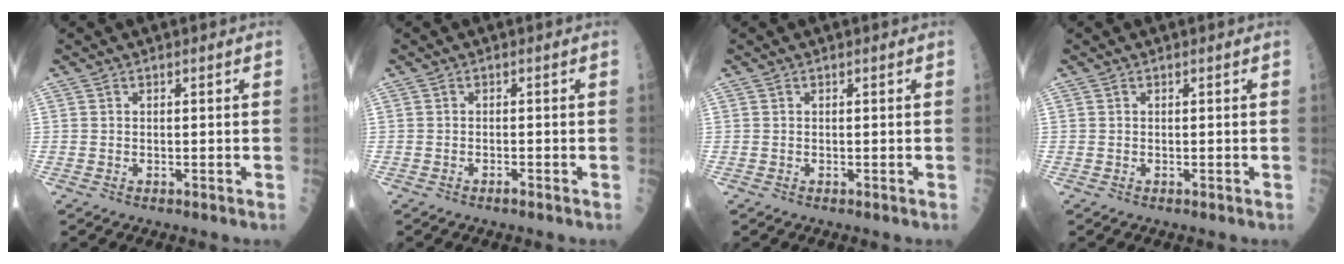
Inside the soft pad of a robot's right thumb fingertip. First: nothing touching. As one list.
[{"total": 0.7, "force": [-0.5, -0.1, 0.4], "torque": [-0.011, 0.000, -0.009]}, {"total": 0.0}, {"total": 0.0}]